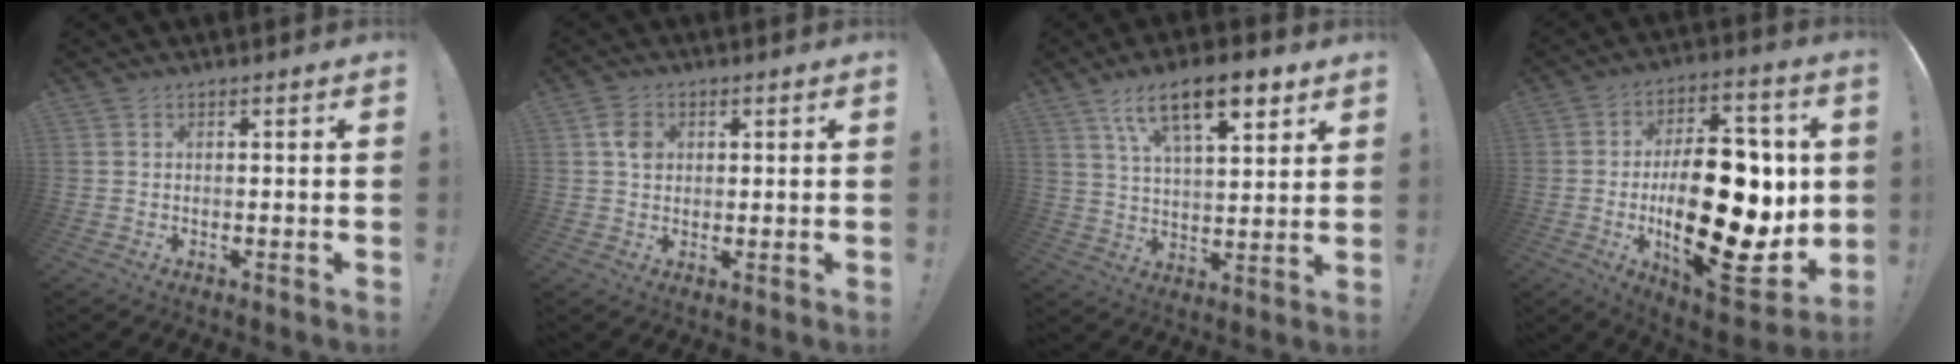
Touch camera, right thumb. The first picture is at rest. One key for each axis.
{"total": 5.4, "fx": 1.2, "fy": 4.2, "fz": 3.2, "tx": -0.040, "ty": 0.005, "tz": 0.022}
{"total": 15.1, "fx": 8.5, "fy": 5.8, "fz": 11.1, "tx": -0.179, "ty": -0.030, "tz": 0.143}
{"total": 32.3, "fx": -2.0, "fy": 16.5, "fz": 27.7, "tx": -0.443, "ty": 0.005, "tz": -0.009}